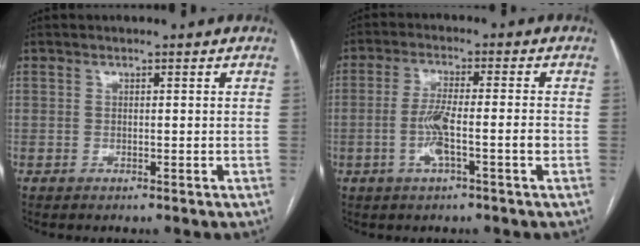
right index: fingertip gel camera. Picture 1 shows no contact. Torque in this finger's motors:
{"motor_torque": [0.07, 0.13, 0.04, 0.05]}